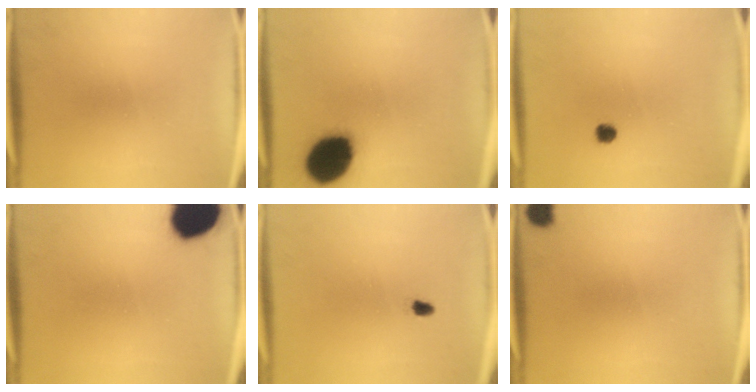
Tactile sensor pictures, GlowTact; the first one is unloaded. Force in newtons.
{"total": 18.8}
{"total": 2.0}
{"total": 17.0}
{"total": 1.3}
{"total": 2.5}